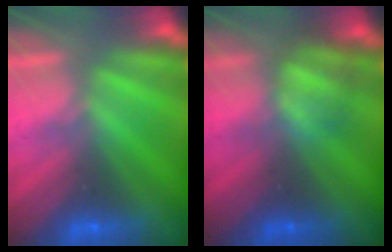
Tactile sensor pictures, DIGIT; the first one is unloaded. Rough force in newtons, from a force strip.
{"total": 2.5}